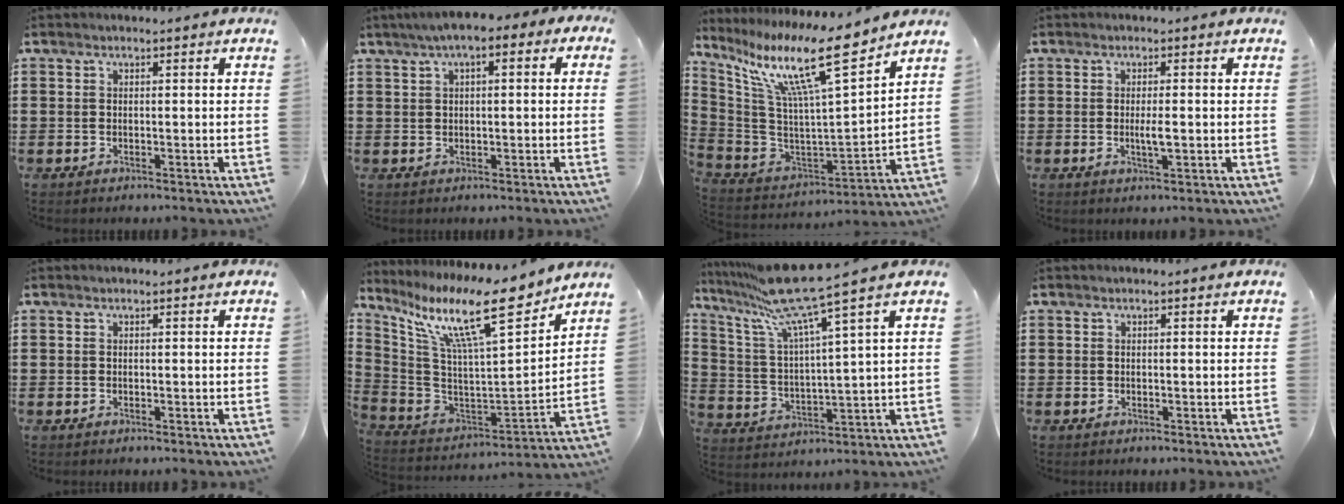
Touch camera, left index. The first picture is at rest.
{"total": 4.0, "force": [1.4, 1.3, 3.5], "torque": [-0.070, 0.009, 0.023]}
{"total": 14.6, "force": [9.9, 1.3, 10.7], "torque": [-0.225, -0.061, 0.157]}
{"total": 2.5, "force": [-0.2, 0.4, 2.5], "torque": [-0.053, -0.007, -0.006]}
{"total": 0.0}
{"total": 15.6, "force": [10.5, 2.5, 11.3], "torque": [-0.232, -0.062, 0.168]}
{"total": 11.9, "force": [9.0, 0.0, 7.8], "torque": [-0.191, -0.043, 0.148]}
{"total": 0.0}